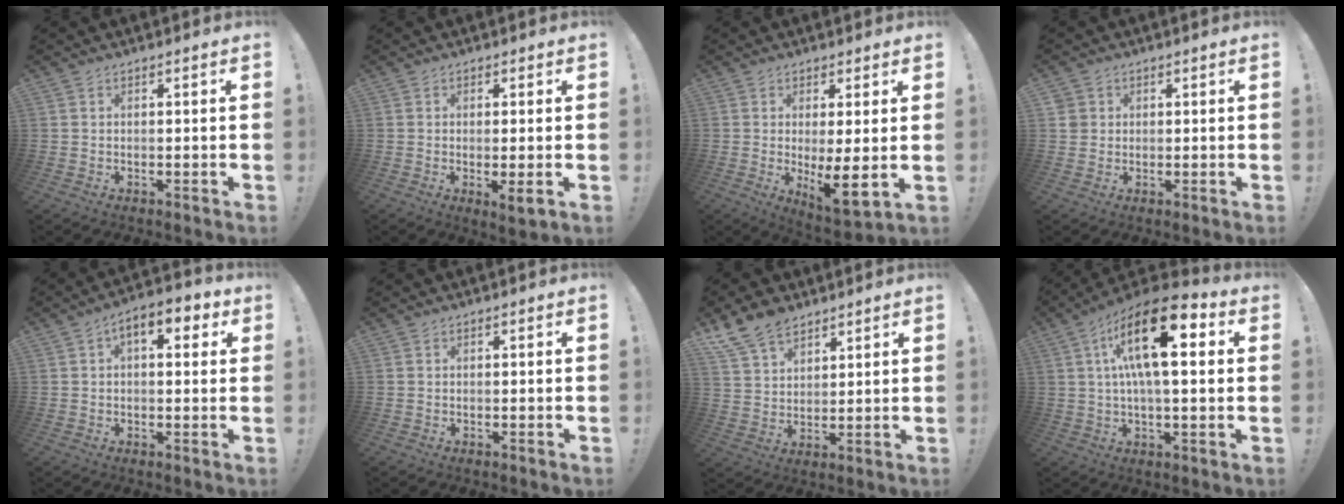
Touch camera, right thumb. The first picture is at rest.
{"total": 4.3, "force": [-0.3, 0.1, 4.3], "torque": [-0.057, -0.014, -0.001]}
{"total": 8.6, "force": [0.1, 1.8, 8.4], "torque": [-0.119, -0.032, 0.004]}
{"total": 2.8, "force": [1.0, 2.5, 0.6], "torque": [-0.015, 0.004, 0.019]}
{"total": 7.5, "force": [2.6, 3.8, 6.0], "torque": [-0.078, -0.007, 0.040]}
{"total": 0.0}
{"total": 10.7, "force": [8.2, 5.9, 3.6], "torque": [-0.070, -0.048, 0.163]}
{"total": 20.3, "force": [6.0, 7.4, 17.9], "torque": [-0.296, -0.019, 0.092]}